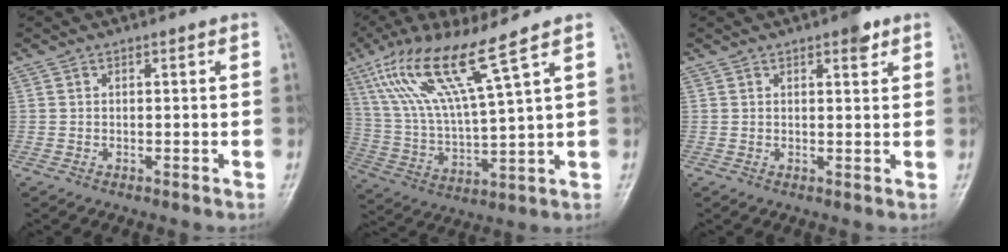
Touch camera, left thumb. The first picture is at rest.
{"total": 15.8, "force": [9.1, 1.4, 12.9], "torque": [-0.265, -0.035, 0.182]}
{"total": 3.1, "force": [1.9, 1.1, 2.1], "torque": [-0.019, -0.007, 0.023]}